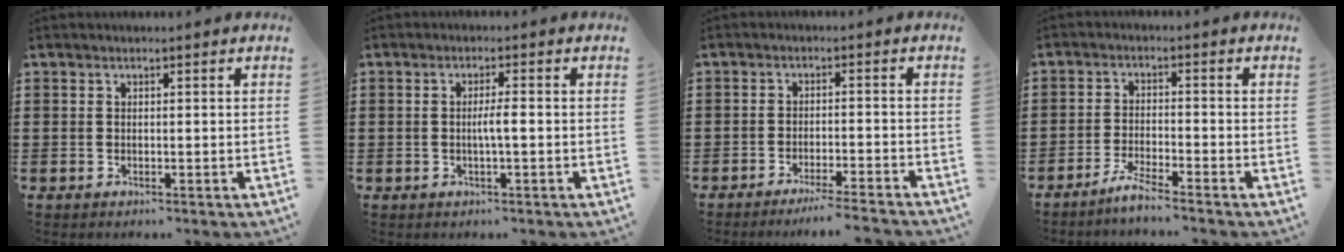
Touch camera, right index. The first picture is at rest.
{"total": 2.5, "force": [-0.3, 0.0, 2.5], "torque": [-0.045, -0.005, -0.008]}
{"total": 3.4, "force": [-3.0, -0.6, 1.4], "torque": [-0.022, -0.006, -0.059]}
{"total": 3.5, "force": [-3.2, -0.4, 1.4], "torque": [-0.032, -0.002, -0.063]}